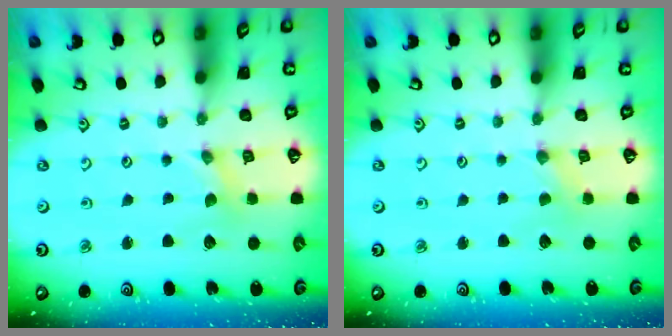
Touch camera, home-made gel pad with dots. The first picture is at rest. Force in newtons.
{"total": 0.0}